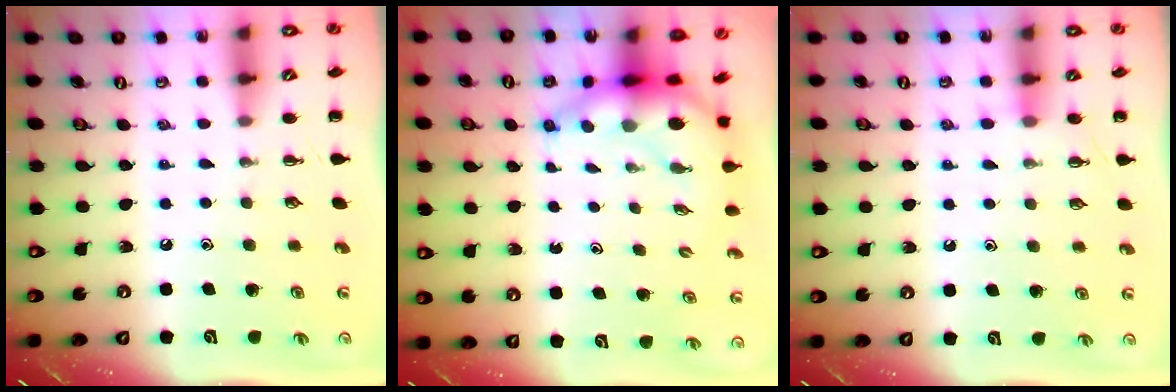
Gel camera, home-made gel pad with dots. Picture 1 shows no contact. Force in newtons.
{"total": 6.5, "press": 6.3, "slide": 1.8}
{"total": 6.9, "press": 6.7, "slide": 1.6}